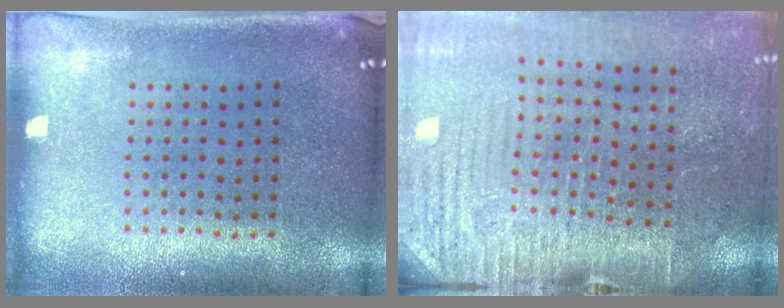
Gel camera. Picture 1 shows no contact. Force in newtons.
{"total": 4.1, "press": 4.0, "slide": 0.9}